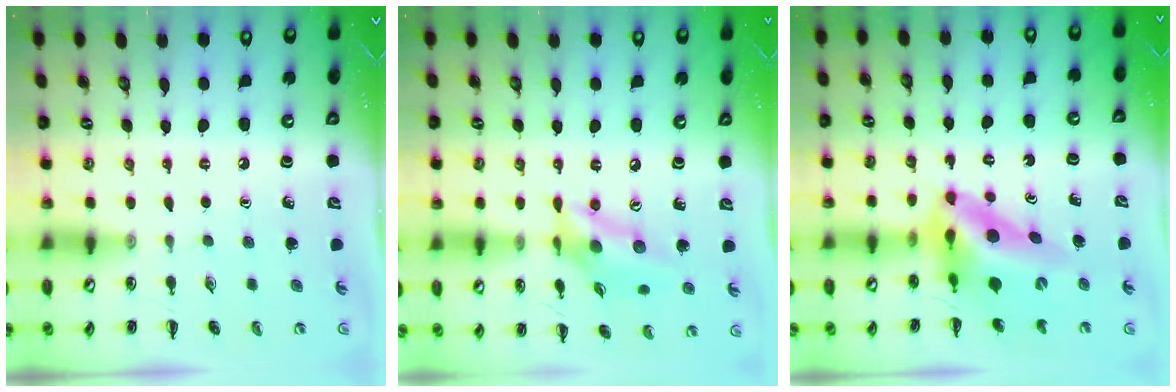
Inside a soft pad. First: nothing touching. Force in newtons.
{"total": 13.2, "press": 12.9, "slide": 2.9}
{"total": 12.2, "press": 11.6, "slide": 3.8}